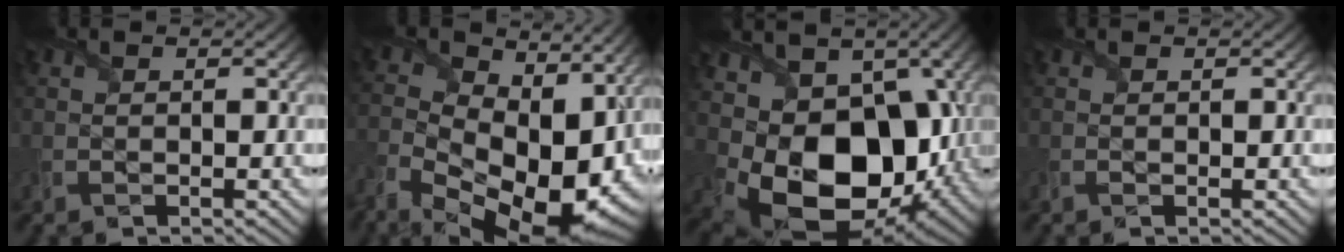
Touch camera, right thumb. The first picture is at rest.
{"total": 16.8, "force": [-3.7, 10.5, 12.5], "torque": [-0.249, -0.035, -0.045]}
{"total": 15.6, "force": [-0.5, 11.6, 10.4], "torque": [-0.190, -0.055, 0.017]}
{"total": 0.0}